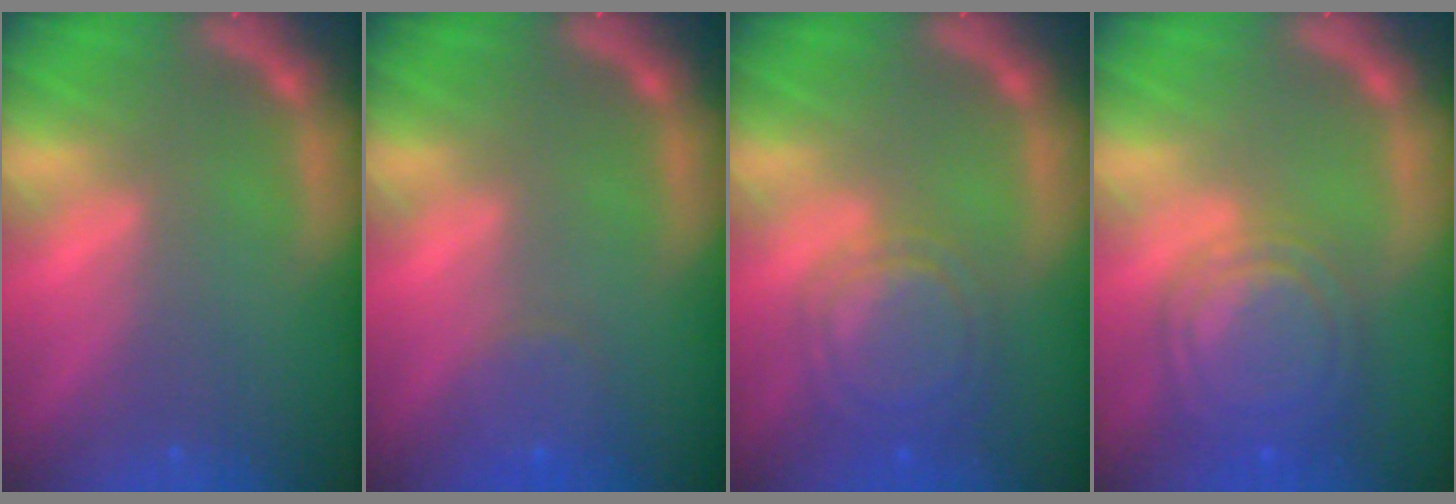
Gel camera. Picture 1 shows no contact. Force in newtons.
{"total": 2.4}
{"total": 6.5}
{"total": 8.5}